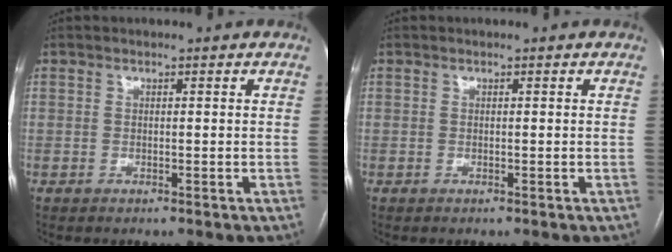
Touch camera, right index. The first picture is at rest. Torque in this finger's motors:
{"motor_torque": [-0.10, 0.10, 0.00, 0.00]}